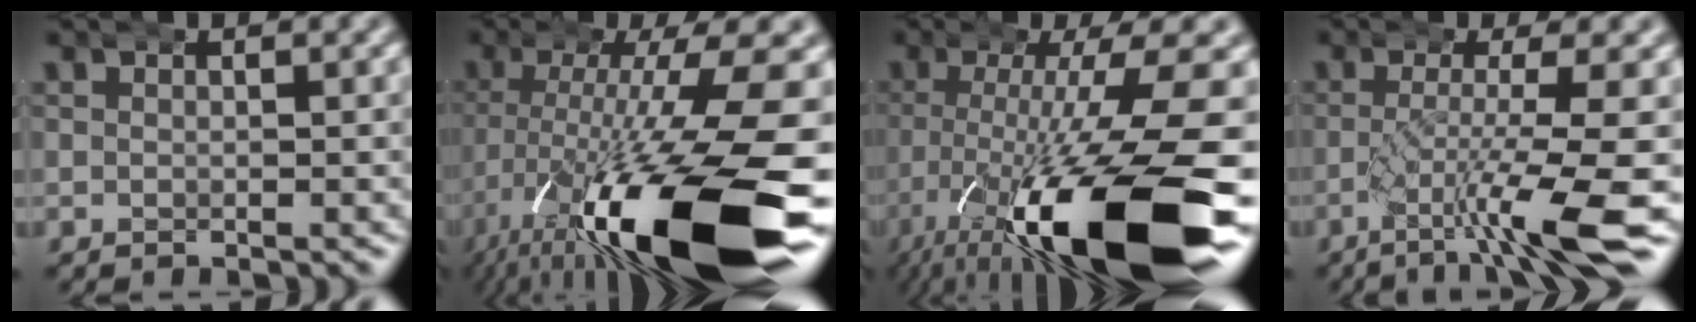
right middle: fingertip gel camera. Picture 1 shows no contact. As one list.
[{"total": 16.7, "force": [-7.0, 4.8, 14.5], "torque": [-0.232, -0.026, -0.083]}, {"total": 14.3, "force": [-6.0, 3.2, 12.6], "torque": [-0.210, -0.026, -0.072]}, {"total": 6.0, "force": [-2.6, -0.7, 5.4], "torque": [-0.097, -0.007, -0.045]}]